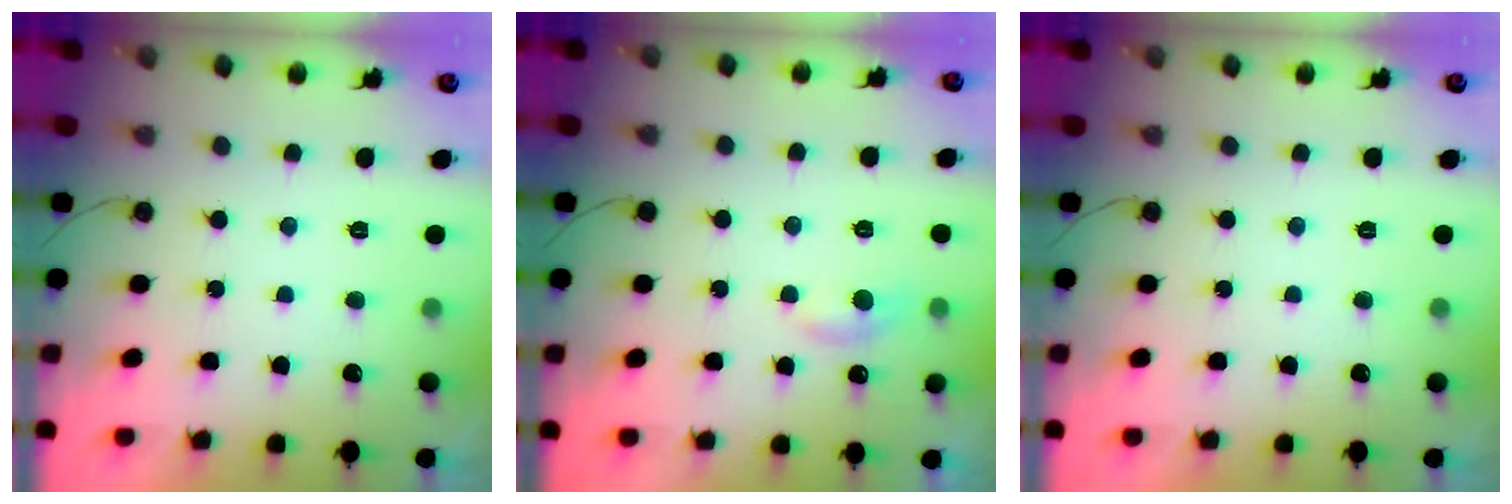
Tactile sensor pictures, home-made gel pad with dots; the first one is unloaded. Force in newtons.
{"total": 5.4, "press": 5.4, "slide": 0.6}
{"total": 0.0}